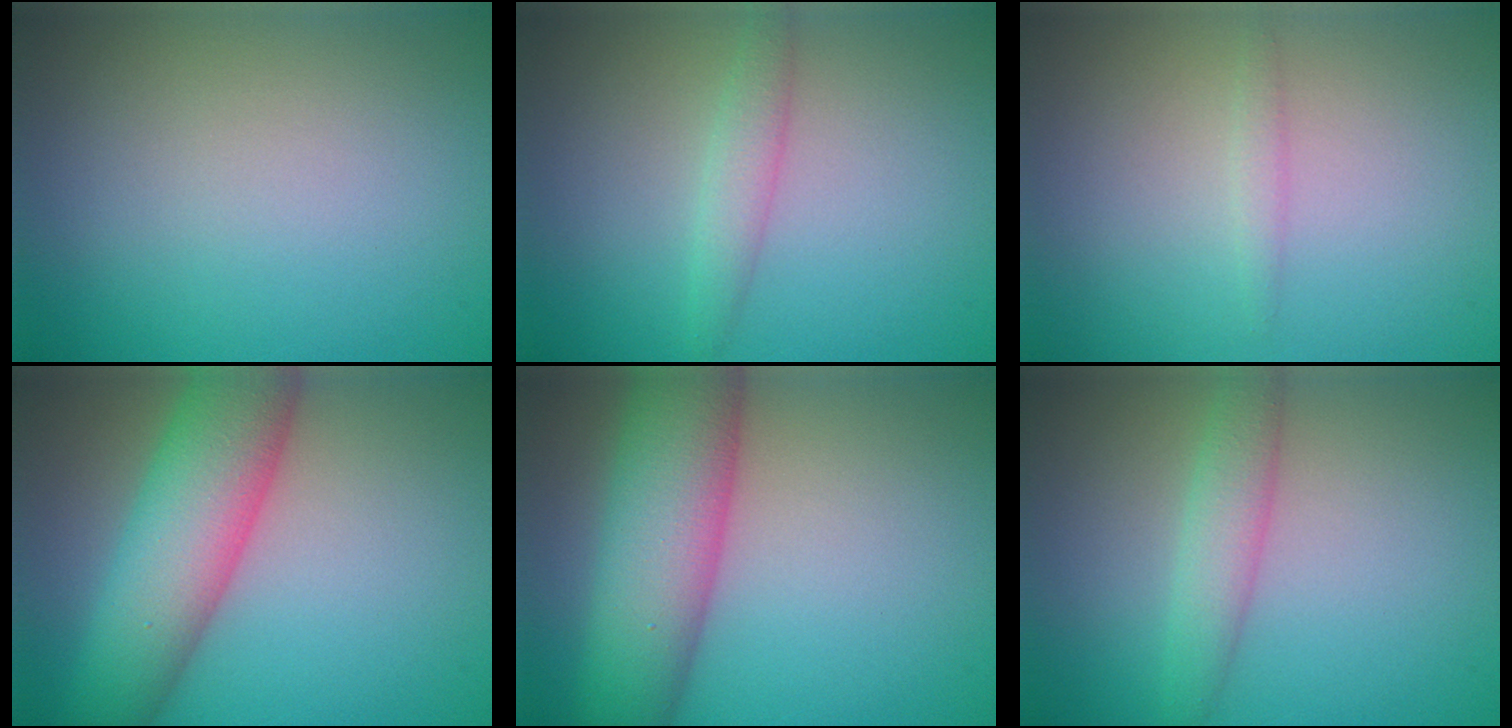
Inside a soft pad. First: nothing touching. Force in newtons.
{"total": 1.9, "press": 1.9, "slide": 0.1}
{"total": 0.9, "press": 0.9, "slide": 0.0}
{"total": 9.0, "press": 9.0, "slide": 0.2}
{"total": 9.5, "press": 9.5, "slide": 0.4}
{"total": 2.7, "press": 2.7, "slide": 0.1}